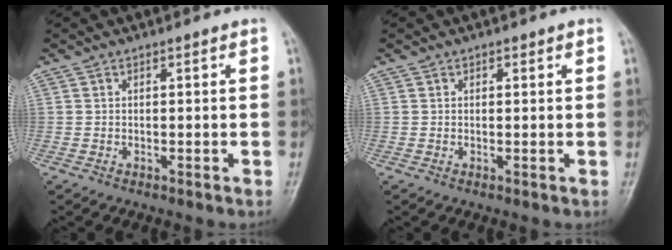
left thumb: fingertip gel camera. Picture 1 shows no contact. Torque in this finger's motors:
{"motor_torque": [-0.30, -0.03, -0.14, 0.27, 0.03]}